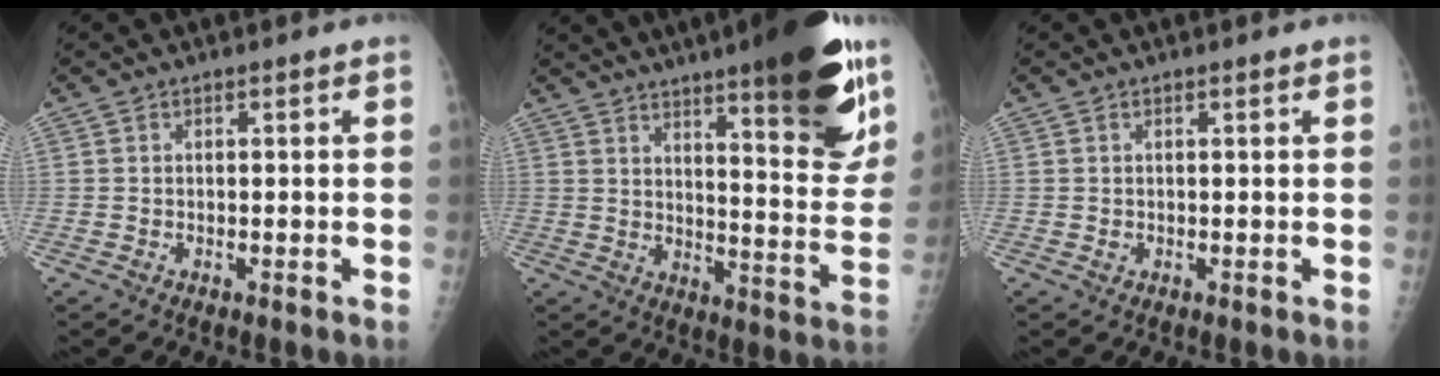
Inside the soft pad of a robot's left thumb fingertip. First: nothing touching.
{"total": 22.4, "force": [14.1, 4.2, 16.9], "torque": [-0.208, -0.073, 0.200]}
{"total": 0.6, "force": [0.3, 0.4, 0.2], "torque": [0.002, -0.001, 0.004]}